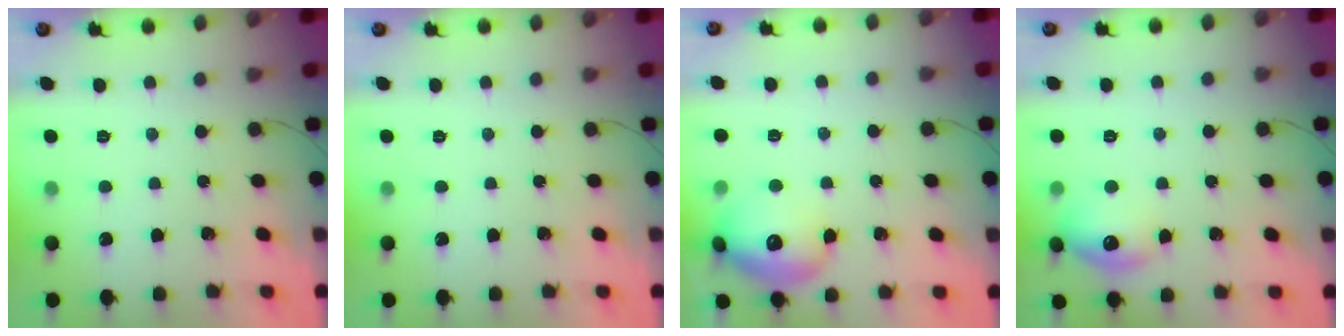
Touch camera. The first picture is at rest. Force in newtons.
{"total": 0.0}
{"total": 14.2, "press": 14.1, "slide": 1.5}
{"total": 10.9, "press": 10.9, "slide": 0.8}